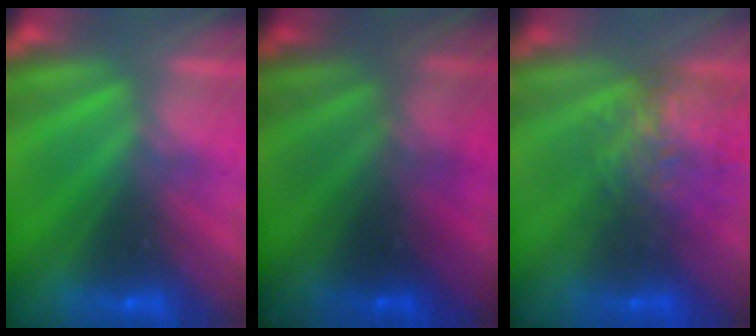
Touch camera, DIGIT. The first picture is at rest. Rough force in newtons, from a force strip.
{"total": 2.7}
{"total": 6.9}